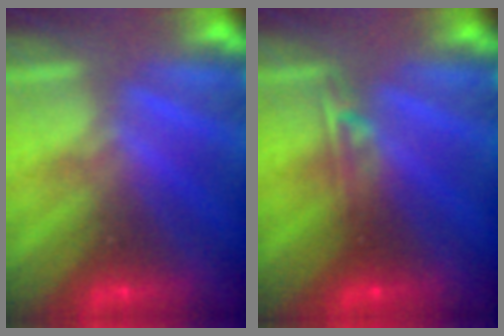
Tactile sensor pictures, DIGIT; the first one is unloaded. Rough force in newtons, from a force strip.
{"total": 2.4}